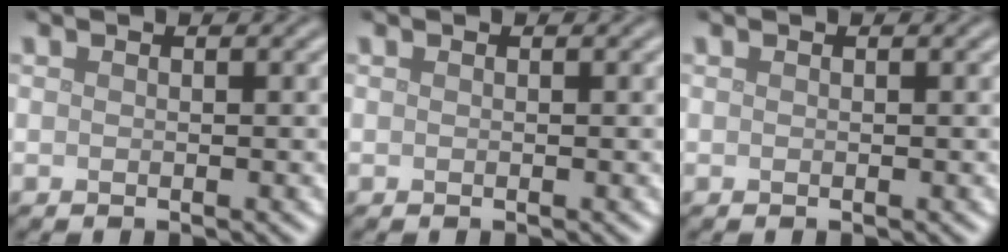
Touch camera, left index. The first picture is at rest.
{"total": 0.0}
{"total": 0.0}